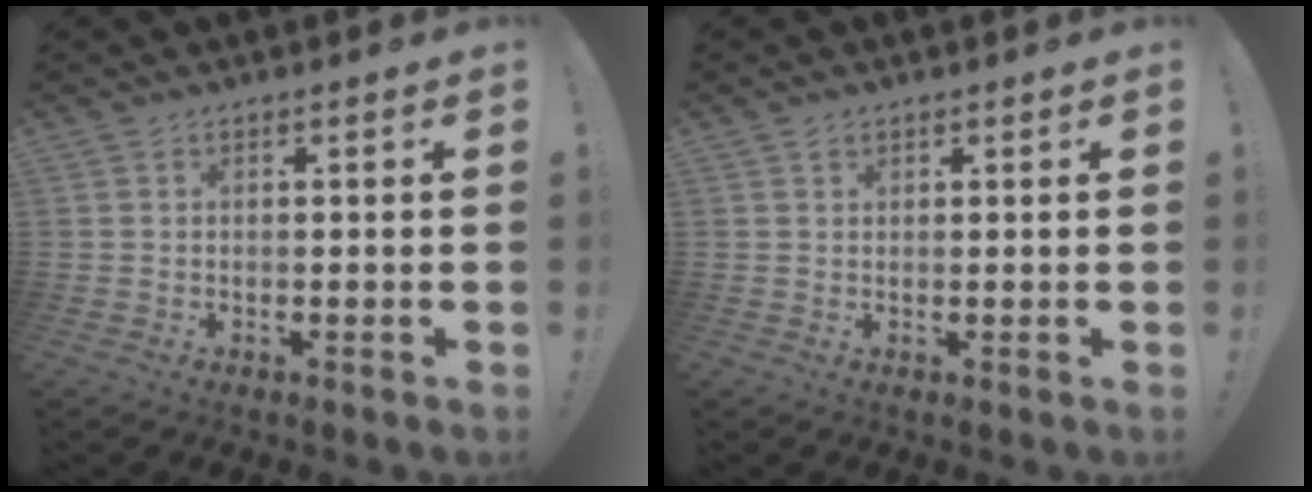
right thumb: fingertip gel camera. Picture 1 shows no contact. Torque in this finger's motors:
{"motor_torque": [0.25, -0.04, 0.06, -0.10, 0.00]}